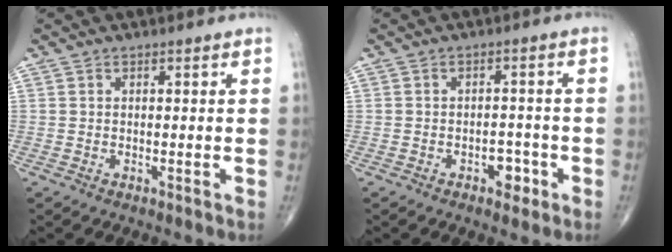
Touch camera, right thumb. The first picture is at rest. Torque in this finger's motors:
{"motor_torque": [2.25, 1.50, 0.27, -0.53, 0.01]}